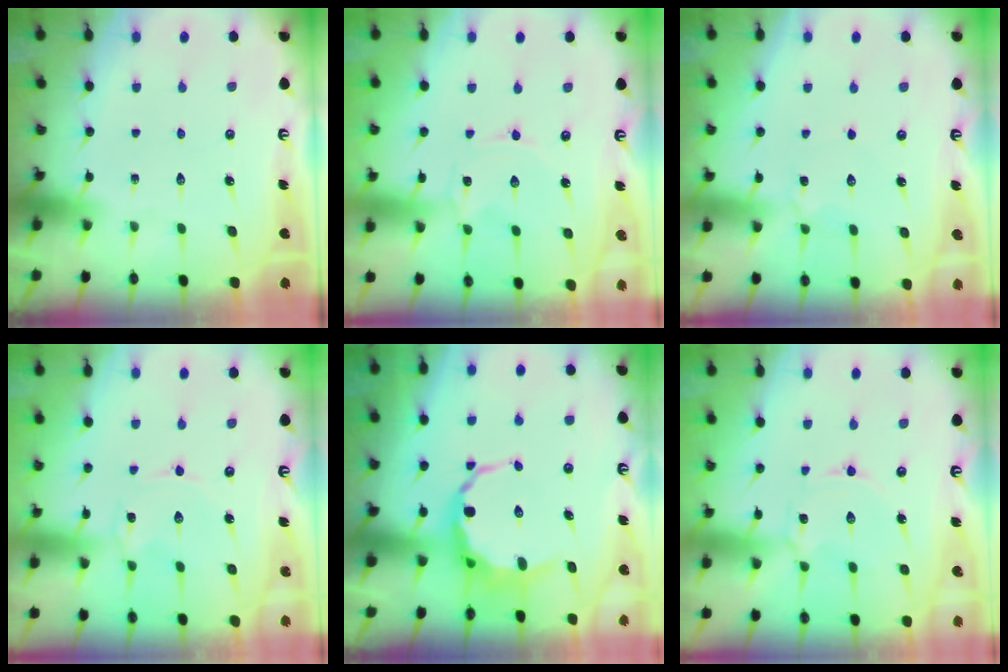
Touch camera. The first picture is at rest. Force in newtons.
{"total": 0.0}
{"total": 3.5, "press": 3.4, "slide": 0.3}
{"total": 1.5, "press": 1.5, "slide": 0.1}
{"total": 7.7, "press": 7.4, "slide": 2.0}
{"total": 2.5, "press": 2.5, "slide": 0.3}